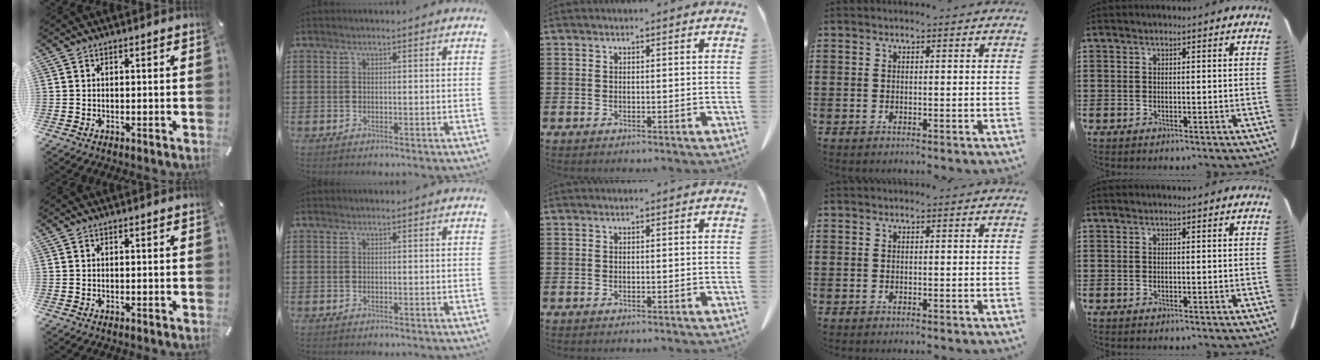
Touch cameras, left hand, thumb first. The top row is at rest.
{}